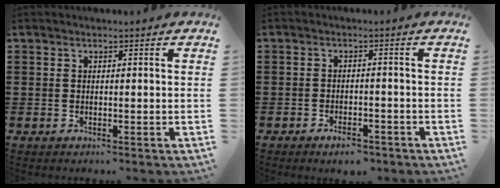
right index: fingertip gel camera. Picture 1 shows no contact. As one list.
[{"total": 2.6, "force": [-2.3, 0.7, 1.2], "torque": [-0.022, 0.005, -0.043]}]